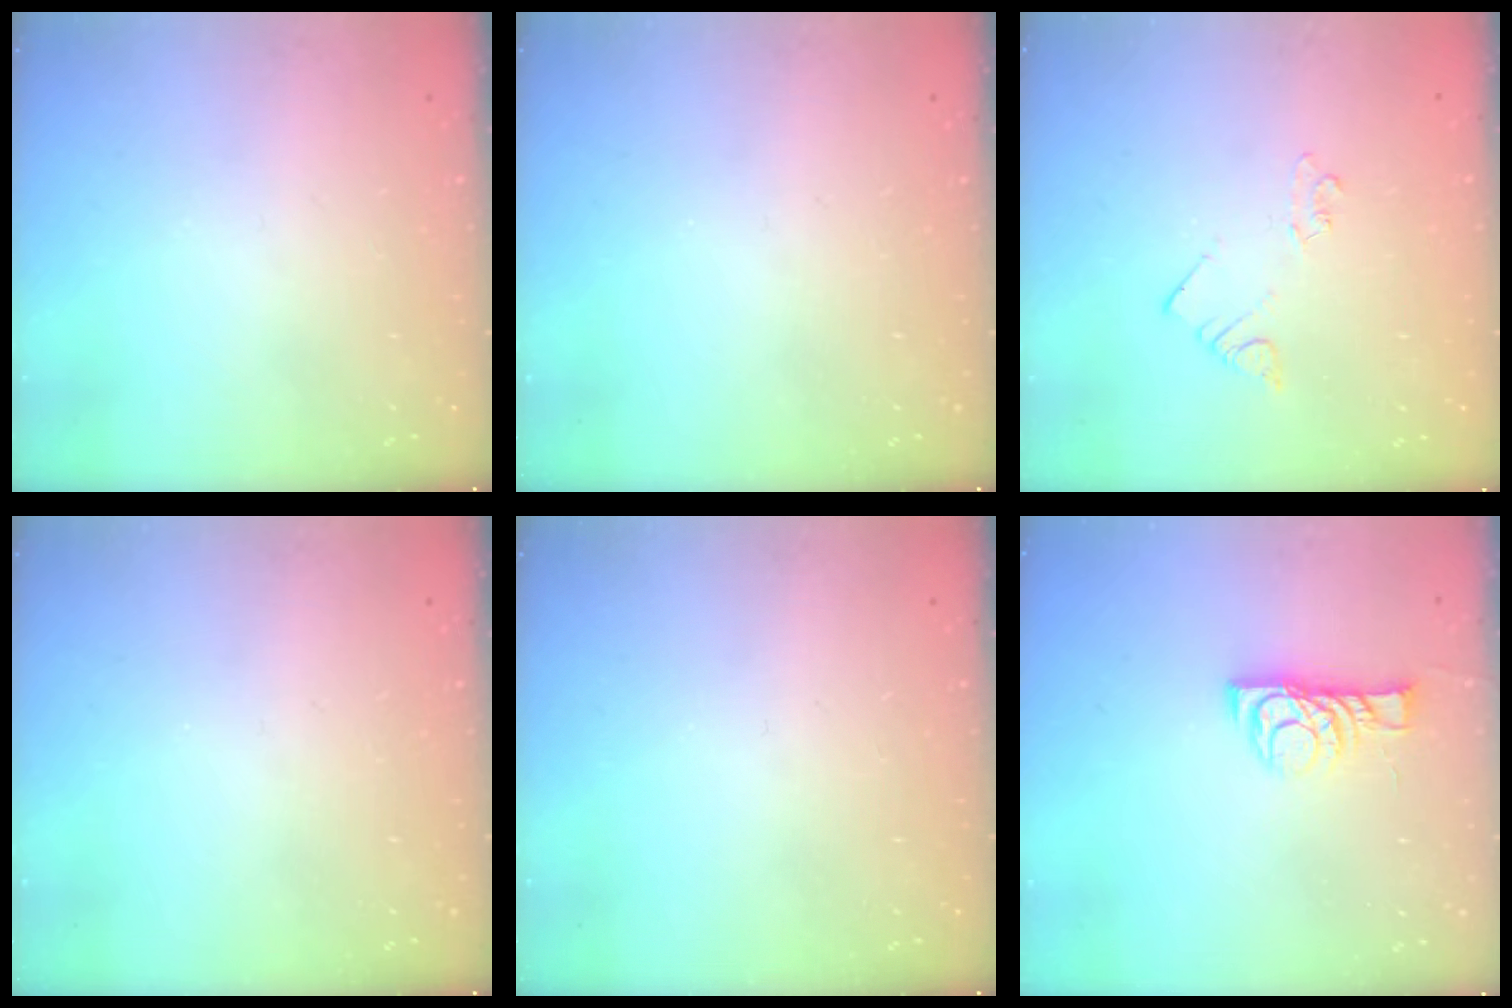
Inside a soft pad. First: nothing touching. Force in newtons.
{"total": 0.0}
{"total": 1.4, "press": 1.4, "slide": 0.1}
{"total": 0.0}
{"total": 0.0}
{"total": 8.1, "press": 8.1, "slide": 0.2}